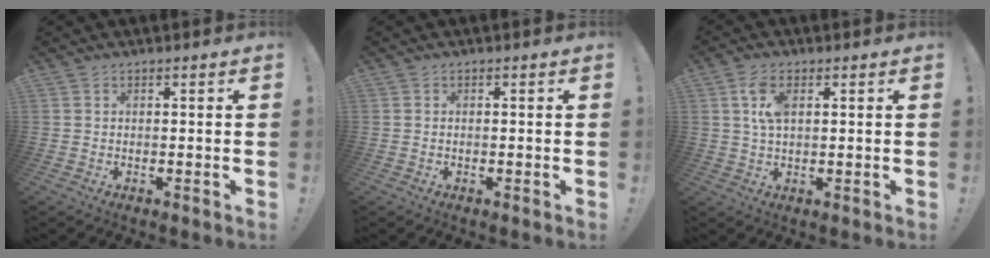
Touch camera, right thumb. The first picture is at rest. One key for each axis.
{"total": 0.0}
{"total": 6.3, "fx": 1.8, "fy": 3.3, "fz": 5.0, "tx": -0.099, "ty": 0.003, "tz": 0.030}